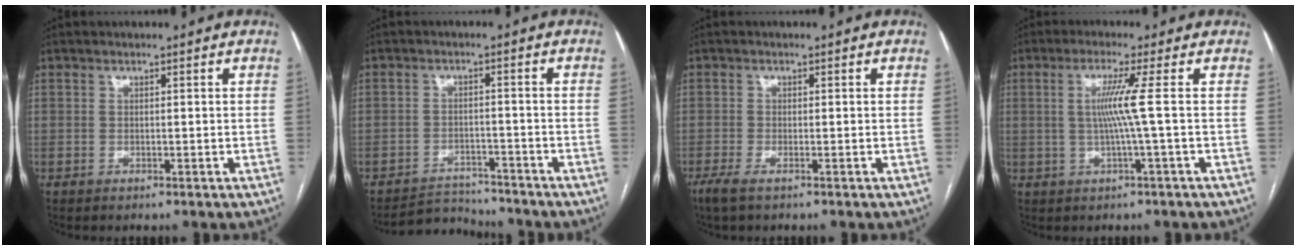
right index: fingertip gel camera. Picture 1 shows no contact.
{"total": 5.4, "force": [-5.2, 0.9, -0.9], "torque": [0.017, 0.004, -0.086]}
{"total": 2.7, "force": [-1.8, 0.5, 1.9], "torque": [-0.041, -0.006, -0.035]}
{"total": 5.1, "force": [0.2, -1.7, 4.8], "torque": [-0.095, -0.001, 0.006]}